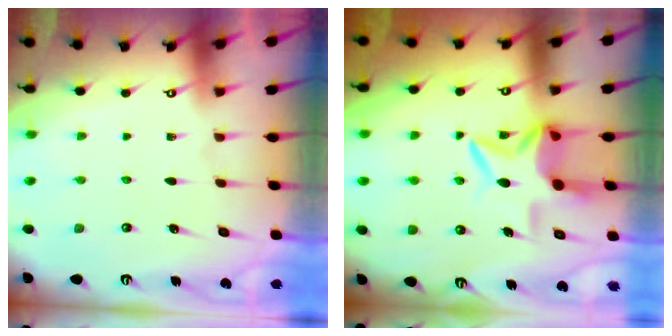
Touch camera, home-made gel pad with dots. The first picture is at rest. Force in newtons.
{"total": 8.9, "press": 8.9, "slide": 0.8}